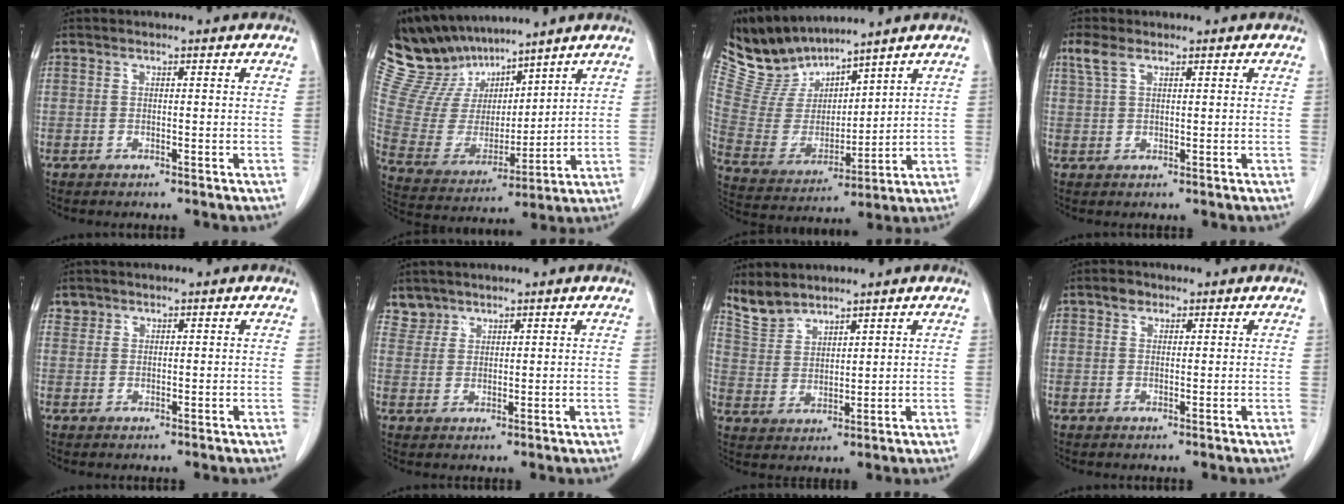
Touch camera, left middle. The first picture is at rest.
{"total": 14.3, "force": [12.9, 4.7, 3.9], "torque": [-0.097, 0.018, 0.260]}
{"total": 10.4, "force": [10.1, 2.2, 1.4], "torque": [-0.050, 0.005, 0.223]}
{"total": 2.9, "force": [1.9, 1.2, 1.7], "torque": [-0.047, 0.014, 0.047]}
{"total": 1.3, "force": [1.0, 0.8, -0.2], "torque": [0.011, 0.005, 0.016]}
{"total": 2.9, "force": [2.5, 1.4, -0.6], "torque": [0.019, 0.006, 0.048]}
{"total": 5.5, "force": [5.2, 1.7, 0.5], "torque": [-0.018, 0.005, 0.120]}
{"total": 1.7, "force": [1.1, 1.2, 0.5], "torque": [-0.008, 0.002, 0.017]}